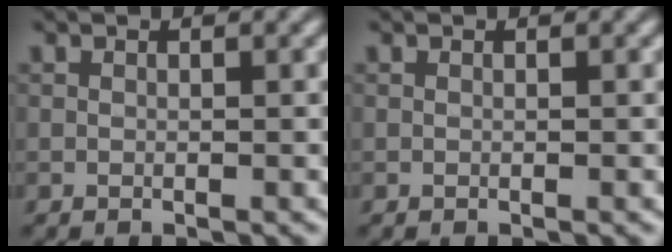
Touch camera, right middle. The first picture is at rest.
{"total": 0.0}